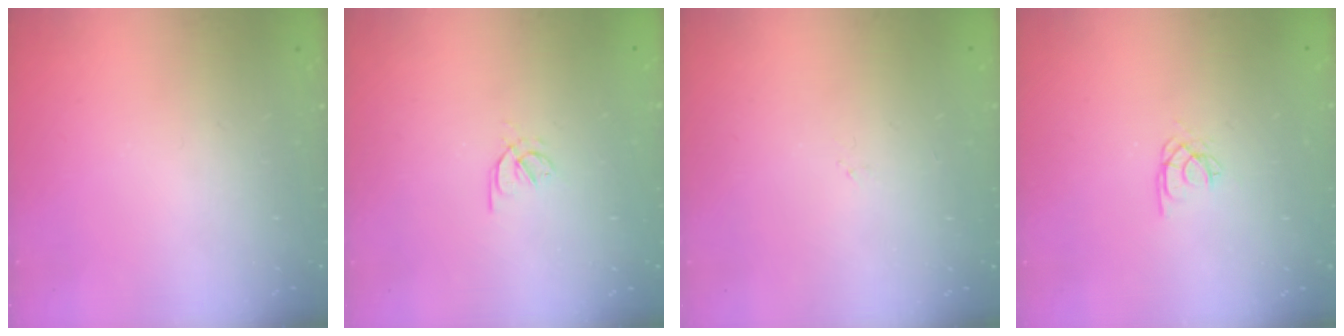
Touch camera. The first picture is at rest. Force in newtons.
{"total": 2.4, "press": 2.4, "slide": 0.5}
{"total": 0.0}
{"total": 2.5, "press": 2.5, "slide": 0.1}